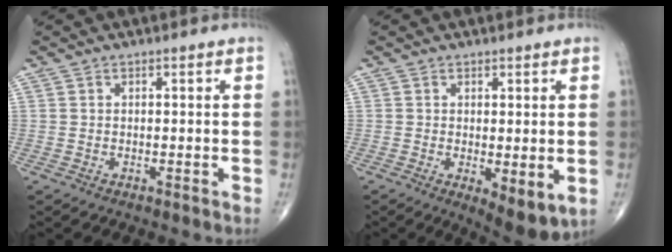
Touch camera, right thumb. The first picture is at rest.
{"total": 6.5, "force": [-1.1, 2.3, 6.0], "torque": [-0.079, -0.021, -0.009]}